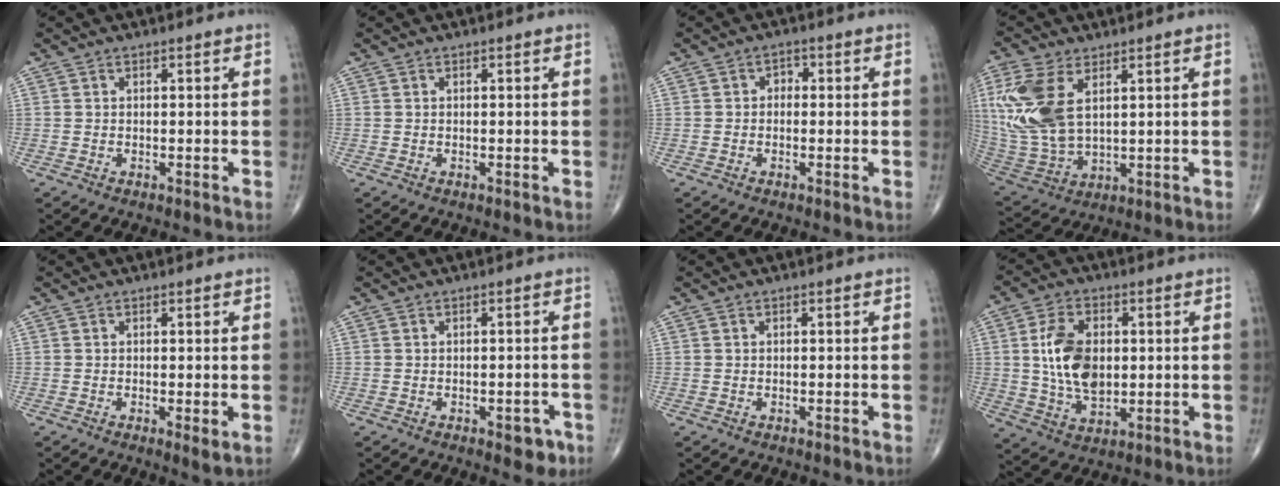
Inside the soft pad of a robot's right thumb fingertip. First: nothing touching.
{"total": 0.0}
{"total": 1.8, "force": [-0.2, 1.5, 1.0], "torque": [0.000, 0.007, -0.012]}
{"total": 15.4, "force": [4.6, 8.5, 12.0], "torque": [-0.273, -0.015, 0.103]}
{"total": 1.7, "force": [-0.1, 0.4, 1.7], "torque": [-0.026, -0.007, -0.003]}
{"total": 3.4, "force": [-1.6, 1.8, 2.4], "torque": [-0.008, 0.007, -0.017]}
{"total": 0.0}
{"total": 12.3, "force": [1.2, 7.6, 9.5], "torque": [-0.162, -0.005, 0.028]}